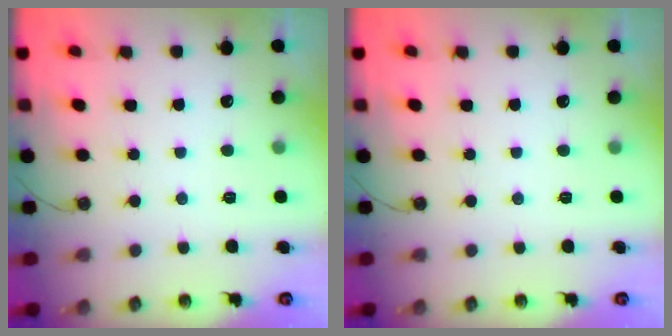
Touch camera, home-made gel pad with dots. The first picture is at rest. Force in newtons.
{"total": 0.0}